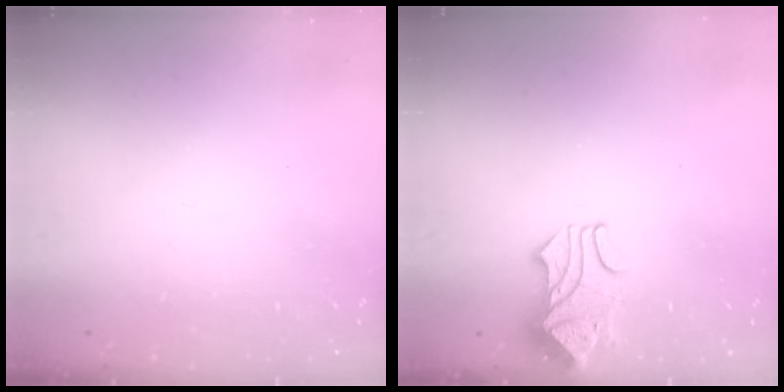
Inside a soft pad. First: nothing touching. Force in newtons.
{"total": 1.6, "press": 1.2, "slide": 1.0}